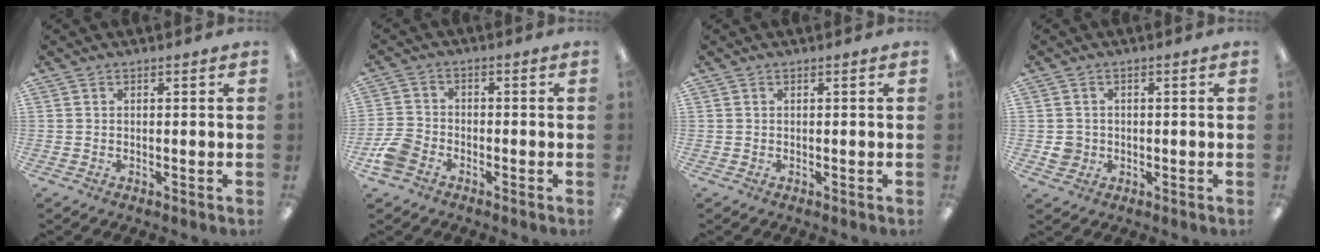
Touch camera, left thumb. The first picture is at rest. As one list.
[{"total": 6.0, "force": [-3.5, 4.0, 3.0], "torque": [-0.066, 0.018, -0.066]}, {"total": 0.0}, {"total": 3.5, "force": [-0.4, 3.3, 0.9], "torque": [-0.010, 0.003, -0.009]}]